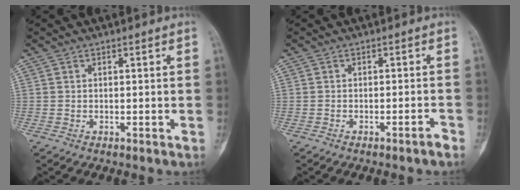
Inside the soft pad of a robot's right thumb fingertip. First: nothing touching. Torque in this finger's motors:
{"motor_torque": [0.16, -0.40, -0.15, 0.00, -0.02]}